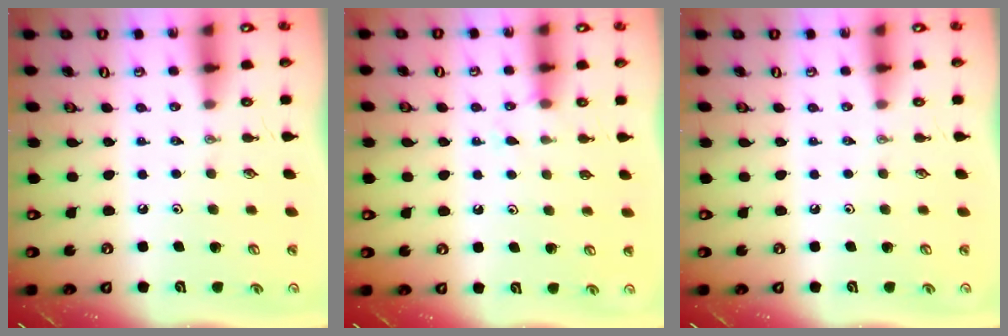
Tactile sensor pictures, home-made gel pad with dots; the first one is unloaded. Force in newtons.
{"total": 5.6, "press": 5.6, "slide": 0.6}
{"total": 0.0}